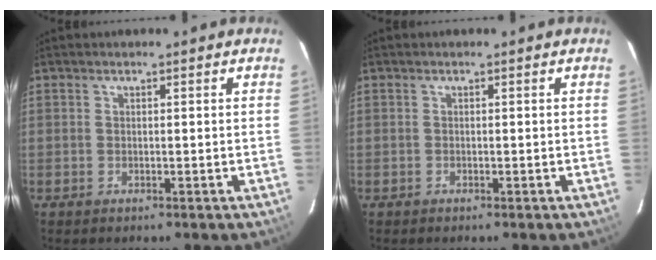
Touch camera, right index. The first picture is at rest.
{"total": 0.0}